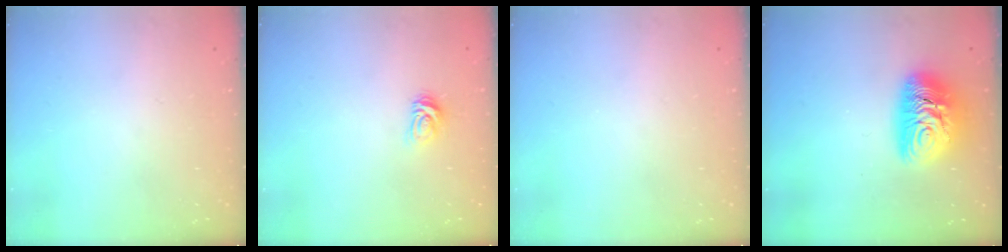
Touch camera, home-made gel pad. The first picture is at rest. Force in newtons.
{"total": 4.4, "press": 4.4, "slide": 0.5}
{"total": 0.0}
{"total": 11.7, "press": 11.6, "slide": 1.1}